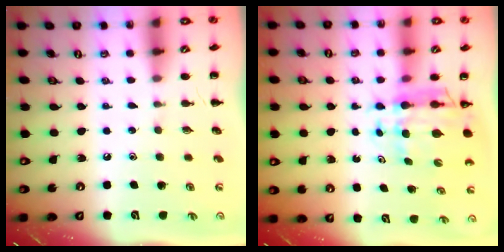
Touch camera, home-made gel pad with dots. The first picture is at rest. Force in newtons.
{"total": 8.2, "press": 7.7, "slide": 2.9}